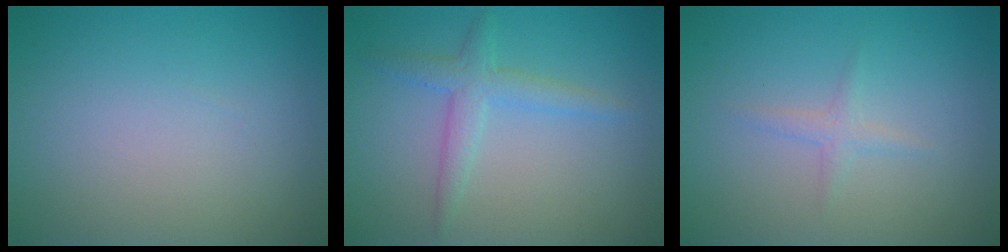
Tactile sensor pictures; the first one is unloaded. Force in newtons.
{"total": 2.5, "press": 2.5, "slide": 0.1}
{"total": 1.1, "press": 1.1, "slide": 0.0}